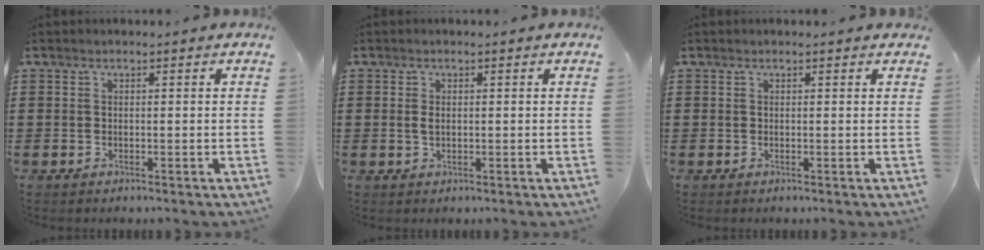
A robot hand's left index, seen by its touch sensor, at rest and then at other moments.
{"total": 1.4, "force": [0.2, 0.7, 1.2], "torque": [-0.033, 0.002, -0.001]}
{"total": 0.0}